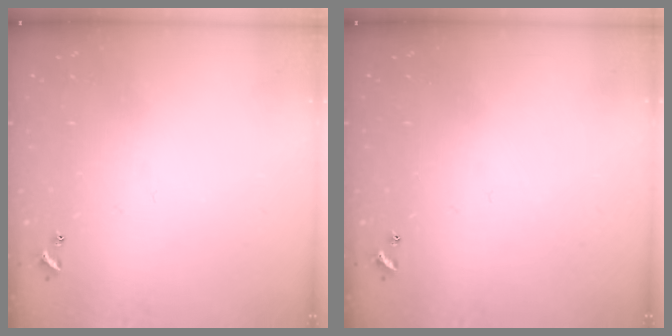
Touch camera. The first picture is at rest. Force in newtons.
{"total": 0.0}